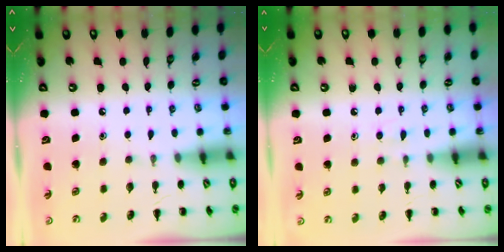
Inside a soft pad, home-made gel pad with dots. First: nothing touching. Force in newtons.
{"total": 2.9, "press": 2.5, "slide": 1.4}